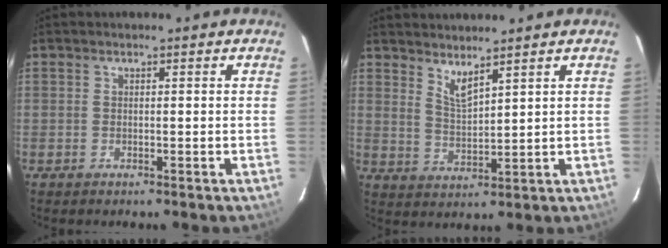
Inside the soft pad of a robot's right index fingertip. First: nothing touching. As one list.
[{"total": 3.9, "force": [3.4, 0.0, 1.9], "torque": [-0.037, -0.011, 0.061]}]